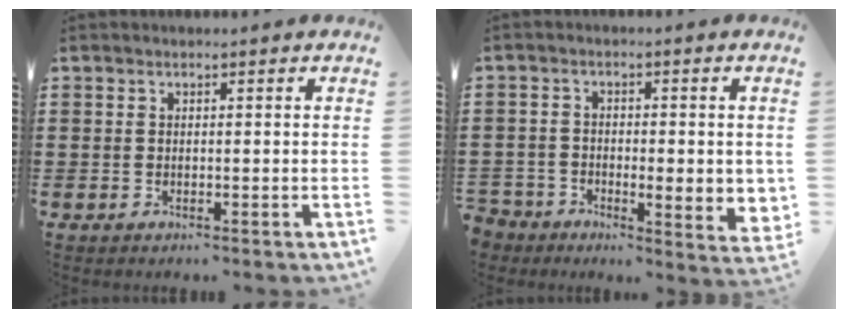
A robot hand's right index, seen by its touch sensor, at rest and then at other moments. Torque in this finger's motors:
{"motor_torque": [0.71, -0.19, 0.43, 0.06]}